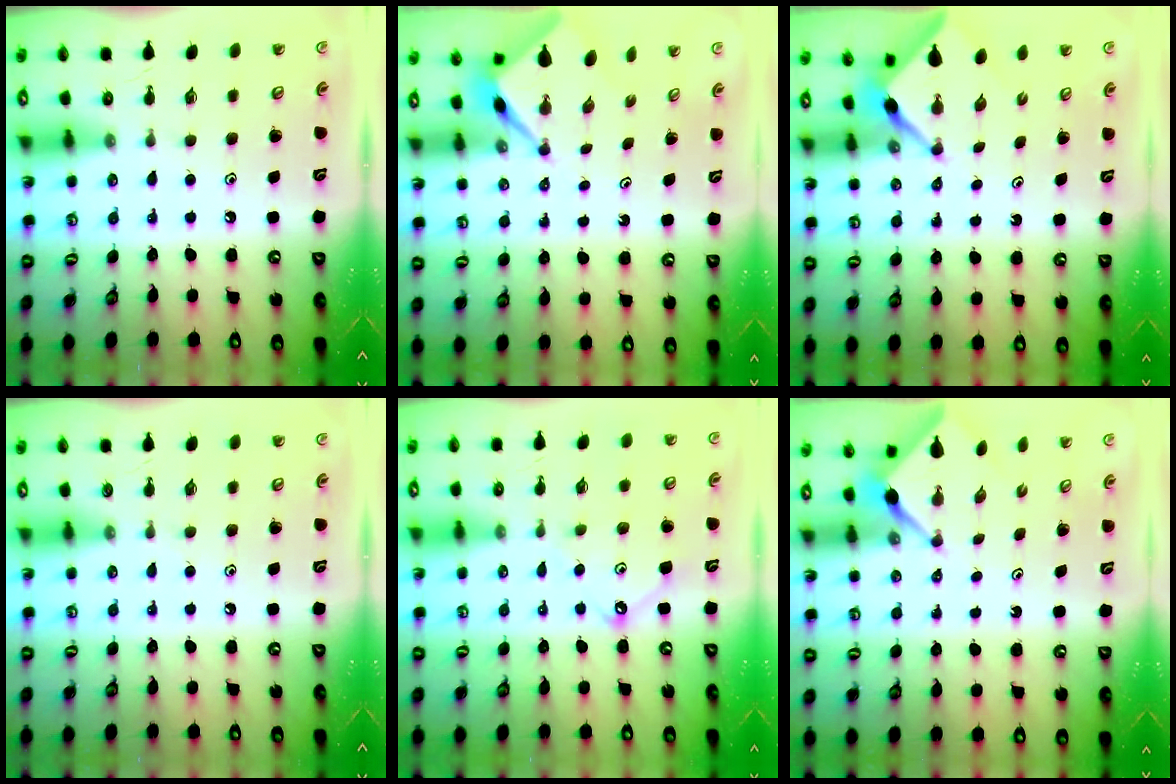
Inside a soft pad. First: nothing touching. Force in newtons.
{"total": 2.6, "press": 2.6, "slide": 0.1}
{"total": 3.1, "press": 3.1, "slide": 0.3}
{"total": 2.3, "press": 2.3, "slide": 0.4}
{"total": 7.7, "press": 7.7, "slide": 0.8}
{"total": 2.5, "press": 2.5, "slide": 0.3}